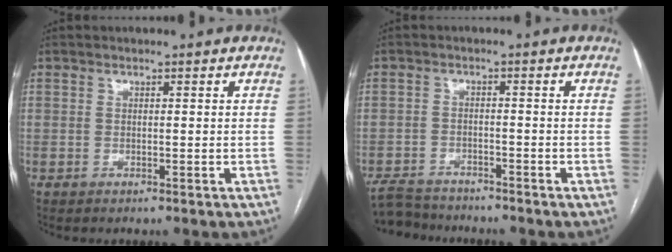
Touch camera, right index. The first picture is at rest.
{"total": 5.2, "force": [-5.1, 1.1, 0.2], "torque": [-0.002, -0.014, -0.092]}